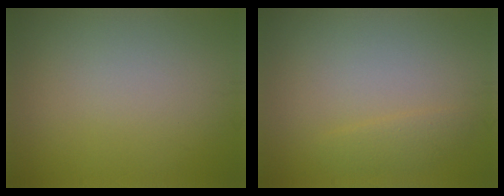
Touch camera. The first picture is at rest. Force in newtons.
{"total": 1.4, "press": 1.4, "slide": 0.0}